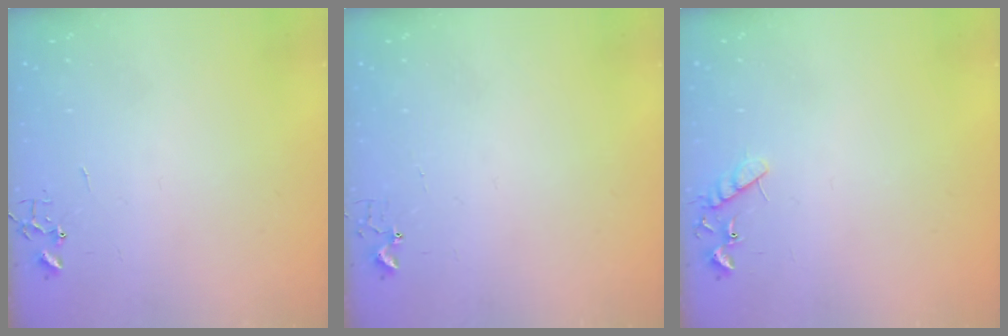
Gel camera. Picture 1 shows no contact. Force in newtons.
{"total": 2.7, "press": 2.7, "slide": 0.3}
{"total": 8.0, "press": 8.0, "slide": 0.4}